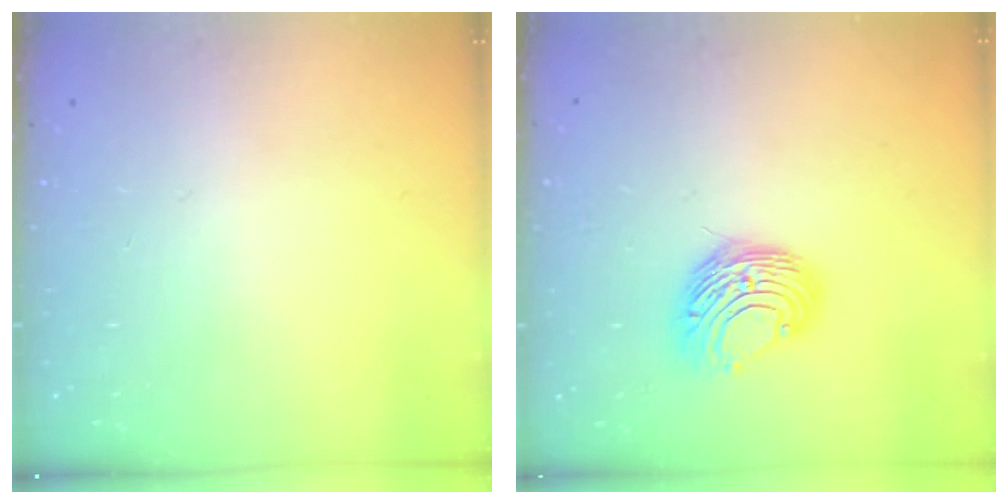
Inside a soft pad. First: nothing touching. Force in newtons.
{"total": 9.7, "press": 9.7, "slide": 1.0}